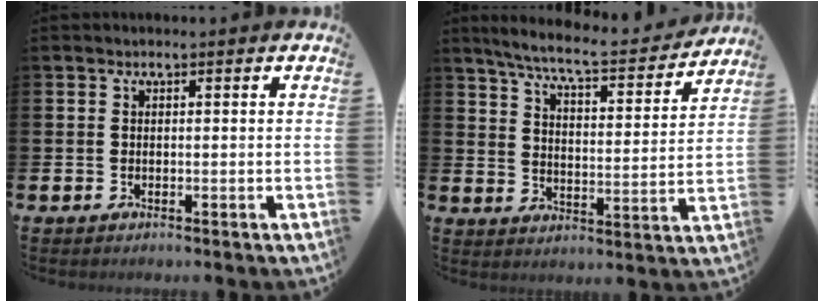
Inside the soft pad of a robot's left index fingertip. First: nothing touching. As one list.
[{"total": 7.4, "force": [6.7, 0.7, 3.1], "torque": [-0.083, -0.045, 0.111]}]